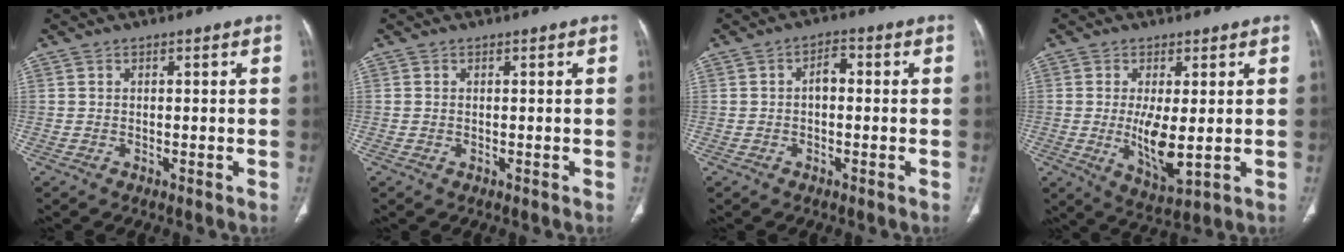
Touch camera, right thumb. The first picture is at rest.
{"total": 0.0}
{"total": 3.2, "force": [-0.1, 1.8, 2.6], "torque": [-0.035, 0.012, -0.008]}
{"total": 8.4, "force": [-0.3, 2.9, 7.9], "torque": [-0.145, -0.025, 0.005]}